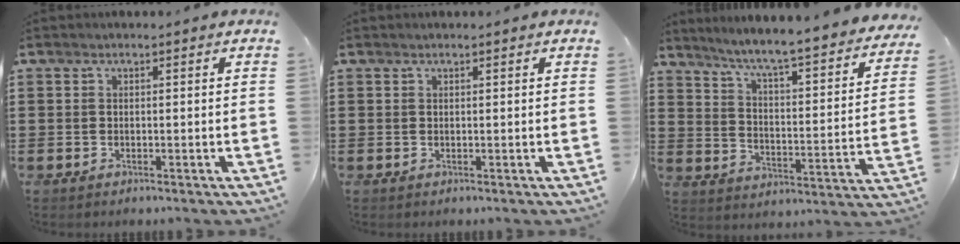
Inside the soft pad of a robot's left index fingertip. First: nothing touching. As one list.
[{"total": 0.0}, {"total": 4.8, "force": [4.1, -0.8, 2.3], "torque": [-0.066, -0.048, 0.057]}]